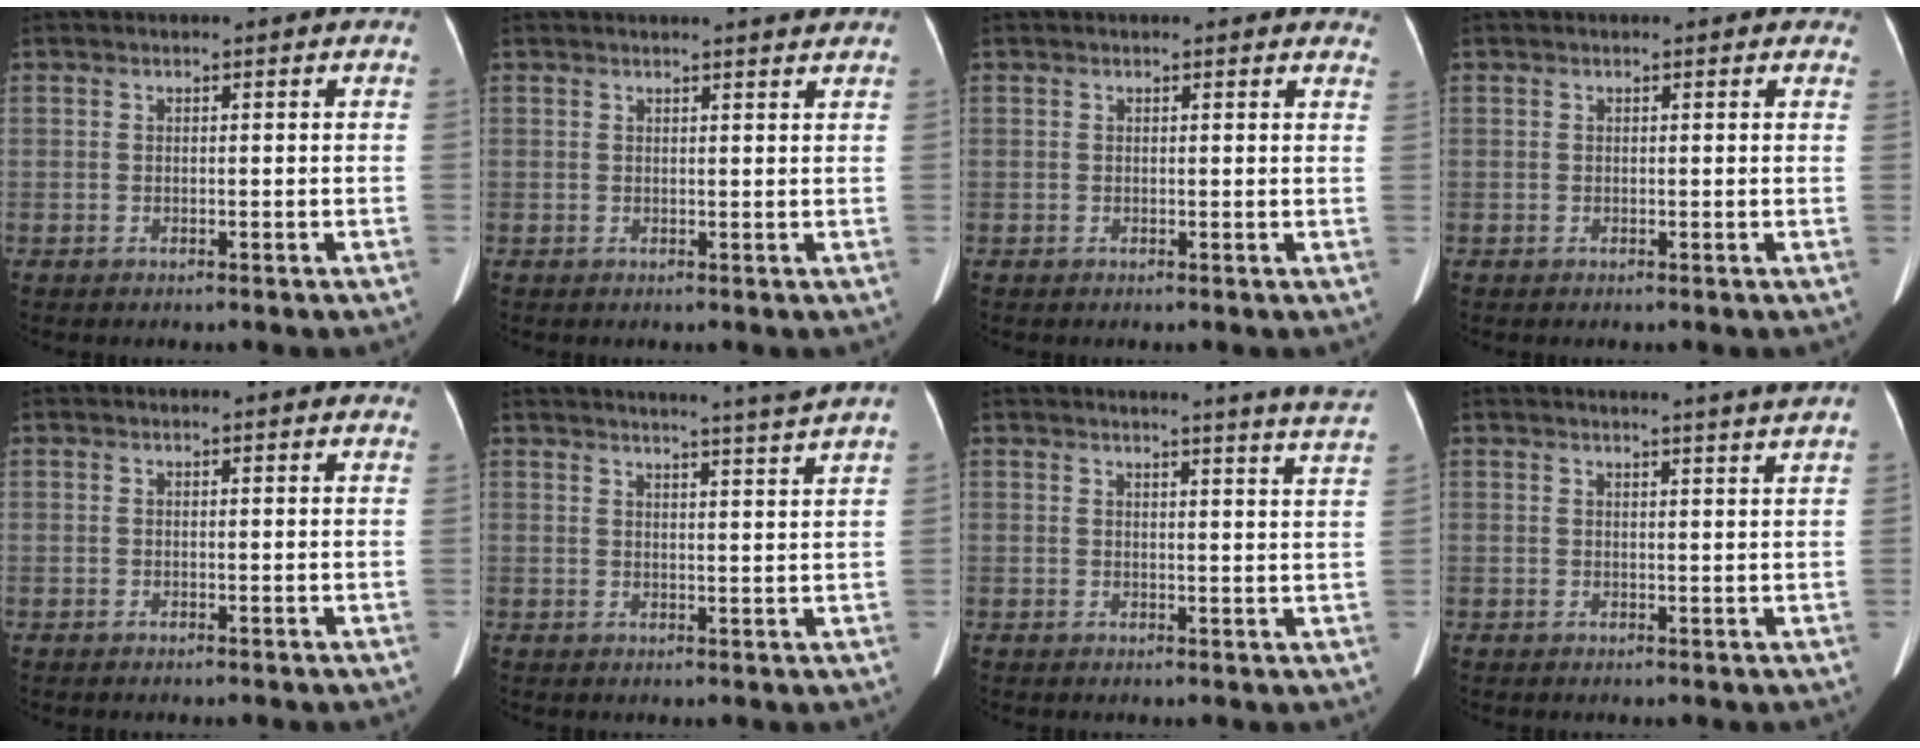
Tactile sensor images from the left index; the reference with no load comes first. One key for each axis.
{"total": 2.6, "fx": 2.5, "fy": -0.3, "fz": 0.8, "tx": -0.013, "ty": -0.002, "tz": 0.025}
{"total": 3.1, "fx": 2.8, "fy": 0.9, "fz": 0.7, "tx": 0.004, "ty": -0.006, "tz": 0.006}
{"total": 0.9, "fx": 0.8, "fy": 0.4, "fz": 0.2, "tx": 0.001, "ty": 0.000, "tz": -0.004}
{"total": 1.4, "fx": 1.4, "fy": 0.3, "fz": 0.3, "tx": -0.008, "ty": -0.001, "tz": 0.001}
{"total": 9.7, "fx": 8.8, "fy": -2.6, "fz": 3.2, "tx": -0.041, "ty": -0.031, "tz": 0.102}
{"total": 9.9, "fx": 9.3, "fy": -1.9, "fz": 2.9, "tx": -0.031, "ty": -0.063, "tz": 0.083}
{"total": 5.3, "fx": 4.7, "fy": -1.3, "fz": 2.0, "tx": -0.026, "ty": -0.003, "tz": 0.044}